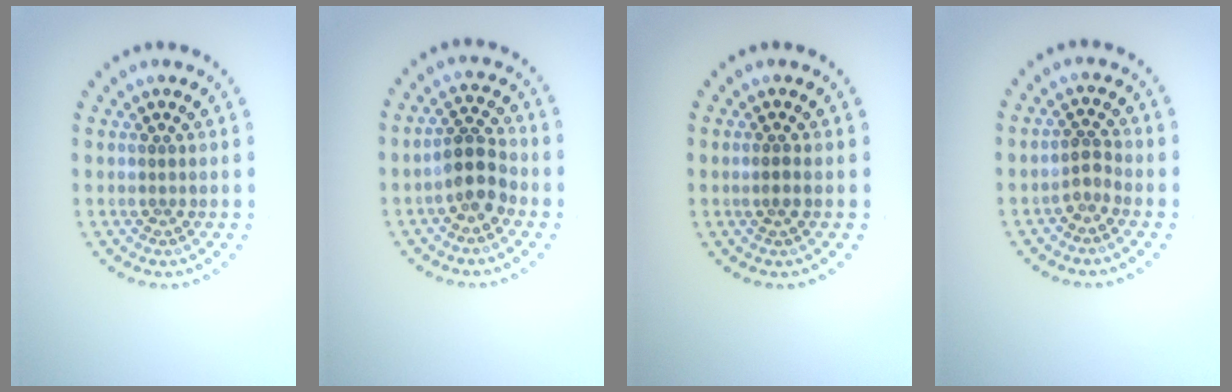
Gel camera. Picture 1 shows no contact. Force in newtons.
{"total": 3.6, "press": 3.3, "slide": 1.3}
{"total": 1.1, "press": 0.9, "slide": 0.7}
{"total": 1.4, "press": 1.0, "slide": 0.9}